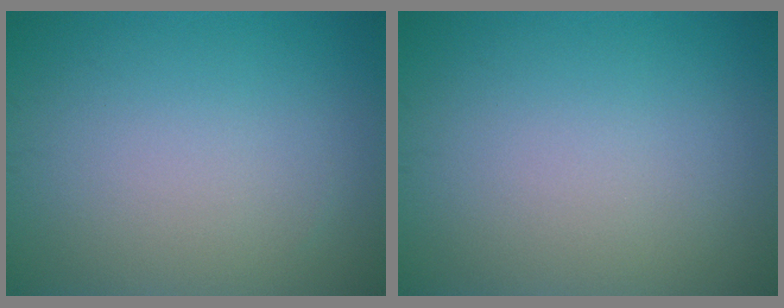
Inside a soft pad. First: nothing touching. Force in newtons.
{"total": 0.0}